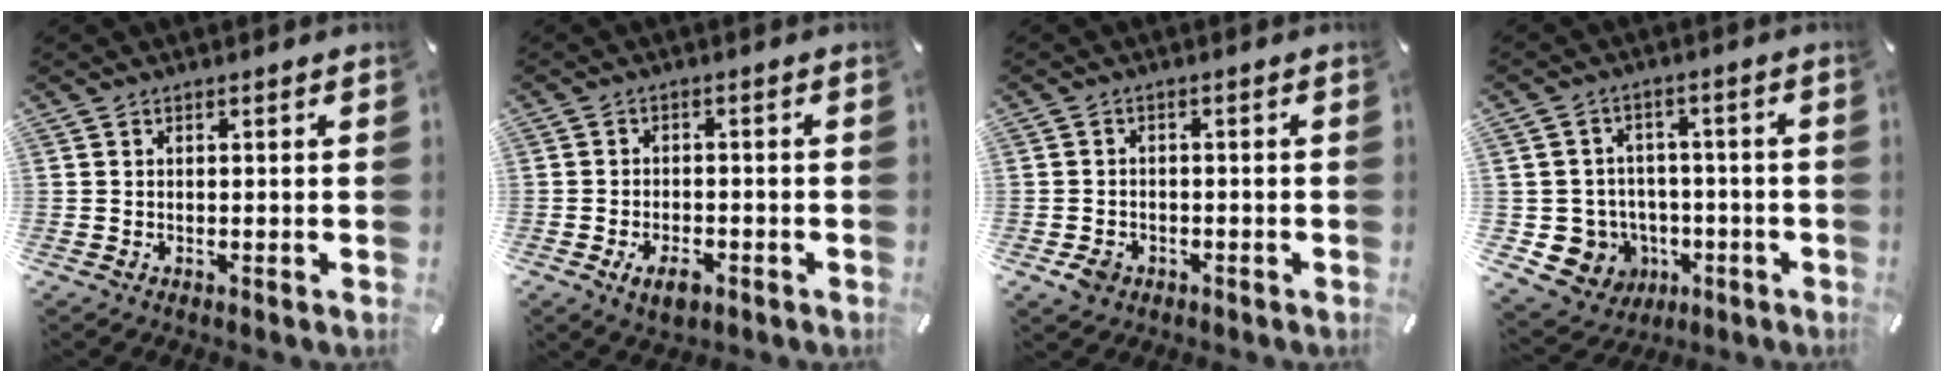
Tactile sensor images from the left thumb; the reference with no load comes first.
{"total": 4.9, "force": [-2.4, 2.9, 3.2], "torque": [-0.060, 0.010, -0.044]}
{"total": 3.7, "force": [-1.8, 2.9, 1.5], "torque": [-0.036, 0.004, -0.036]}
{"total": 9.2, "force": [-1.9, 8.8, 1.5], "torque": [-0.044, 0.009, -0.025]}